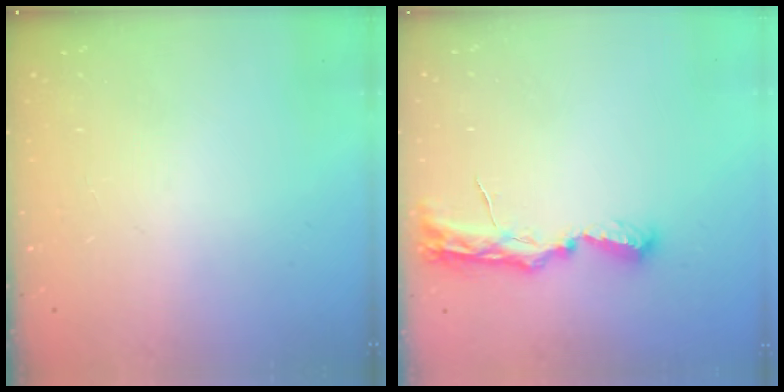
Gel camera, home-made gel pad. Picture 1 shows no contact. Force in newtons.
{"total": 8.0, "press": 8.0, "slide": 0.7}